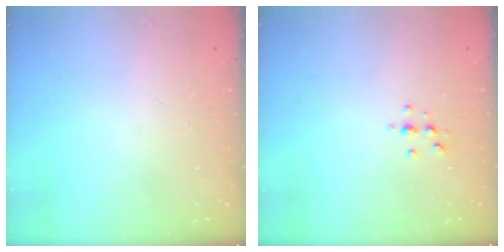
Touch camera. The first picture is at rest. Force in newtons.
{"total": 4.3, "press": 4.3, "slide": 0.6}